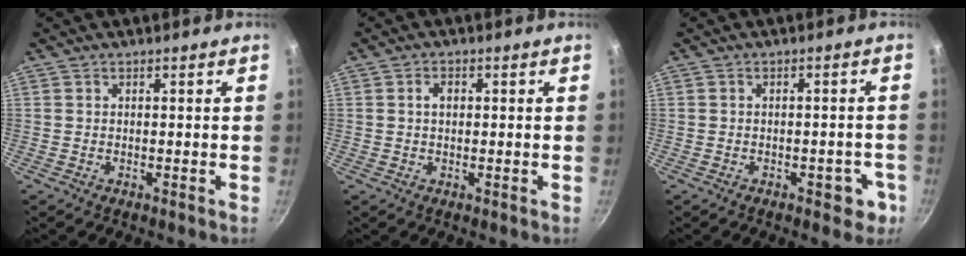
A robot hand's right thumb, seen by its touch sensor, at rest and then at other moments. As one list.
[{"total": 2.3, "force": [0.4, 1.5, 1.6], "torque": [-0.017, 0.006, 0.006]}, {"total": 4.5, "force": [-2.0, 2.6, 3.0], "torque": [-0.009, 0.022, -0.016]}]